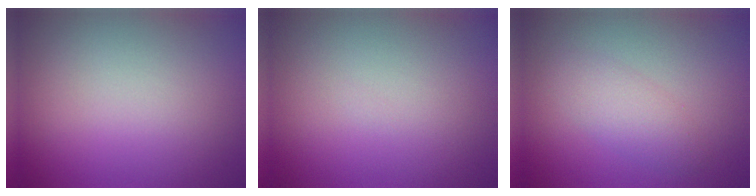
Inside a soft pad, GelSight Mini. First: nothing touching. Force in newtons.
{"total": 0.0}
{"total": 2.3, "press": 2.3, "slide": 0.2}